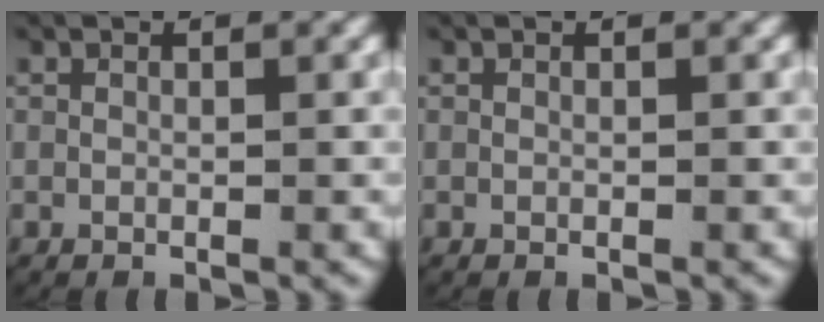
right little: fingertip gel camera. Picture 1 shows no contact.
{"total": 0.0}